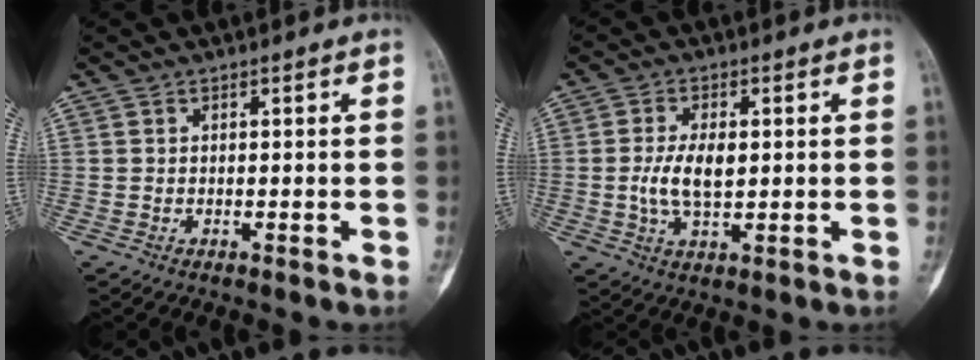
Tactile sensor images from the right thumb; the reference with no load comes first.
{"total": 6.5, "force": [0.2, 3.2, 5.7], "torque": [-0.116, -0.003, 0.002]}